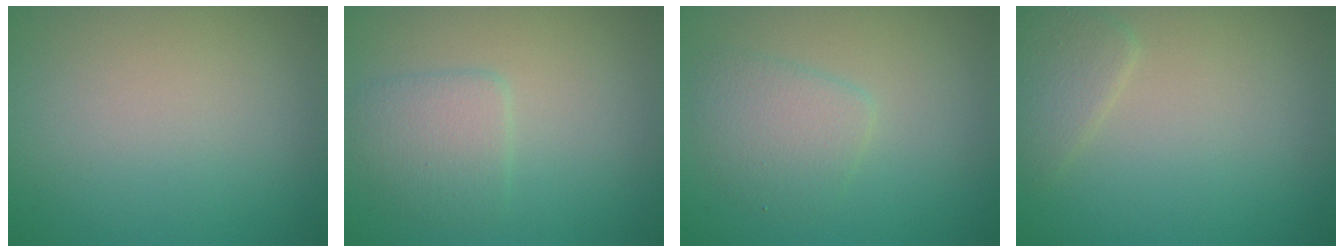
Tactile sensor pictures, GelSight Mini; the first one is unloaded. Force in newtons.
{"total": 2.5, "press": 2.5, "slide": 0.1}
{"total": 2.7, "press": 2.7, "slide": 0.2}
{"total": 1.8, "press": 1.8, "slide": 0.1}